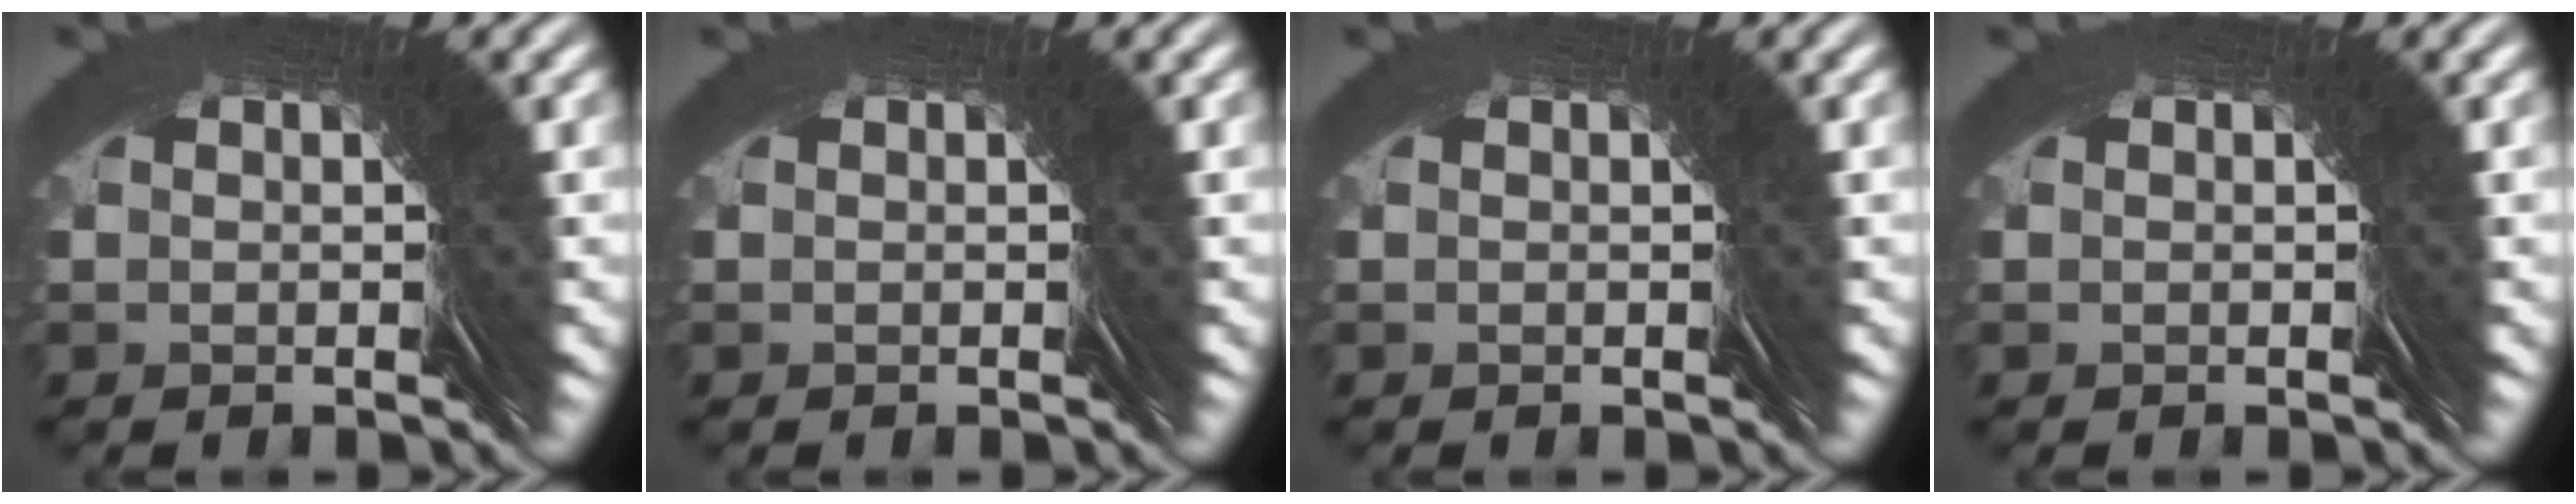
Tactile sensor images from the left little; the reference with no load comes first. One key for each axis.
{"total": 0.0}
{"total": 0.0}
{"total": 0.0}